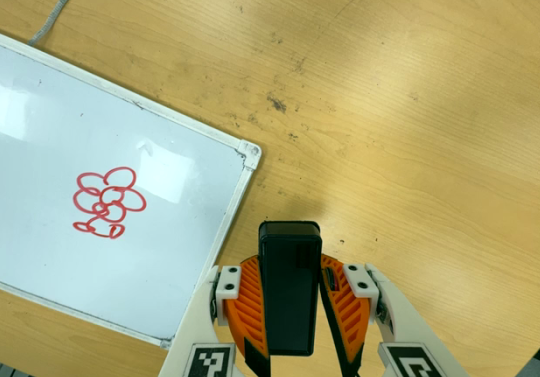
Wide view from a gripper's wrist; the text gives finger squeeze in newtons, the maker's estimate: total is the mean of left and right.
{"total": 9.0, "left": 6.8, "right": 11.1}